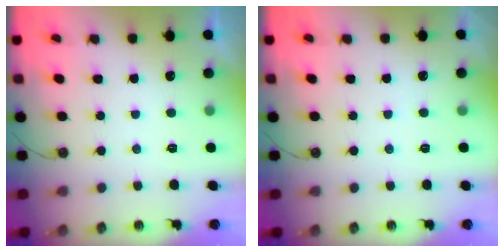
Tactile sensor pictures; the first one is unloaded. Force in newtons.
{"total": 2.4, "press": 2.3, "slide": 0.4}